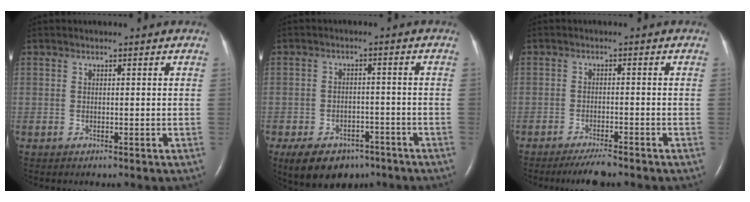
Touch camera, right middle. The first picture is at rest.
{"total": 9.6, "force": [-6.5, 5.7, 4.1], "torque": [-0.069, 0.007, -0.094]}
{"total": 3.9, "force": [-3.3, 0.3, 1.9], "torque": [-0.038, -0.010, -0.056]}